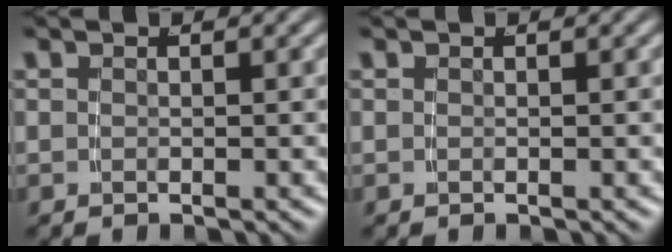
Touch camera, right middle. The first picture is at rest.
{"total": 0.0}